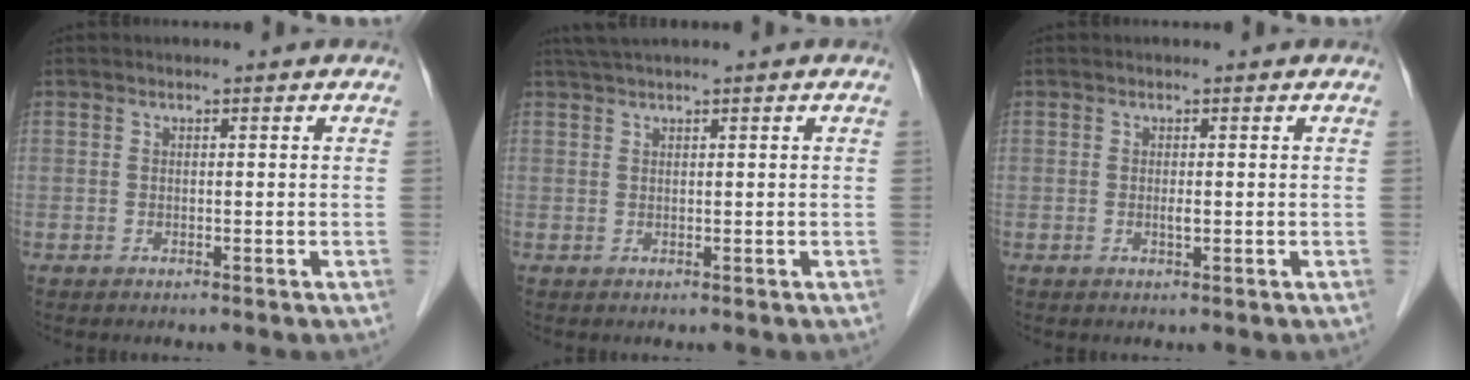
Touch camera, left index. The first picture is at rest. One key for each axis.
{"total": 2.2, "fx": 1.8, "fy": -0.5, "fz": 1.2, "tx": -0.024, "ty": 0.016, "tz": 0.040}
{"total": 0.7, "fx": 0.0, "fy": 0.1, "fz": 0.7, "tx": -0.014, "ty": -0.004, "tz": -0.002}